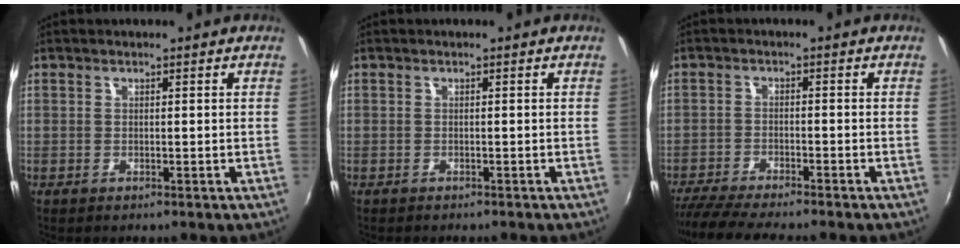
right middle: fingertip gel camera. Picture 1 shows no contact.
{"total": 0.9, "force": [-0.9, 0.1, 0.3], "torque": [-0.008, -0.003, -0.012]}
{"total": 9.8, "force": [-8.8, 0.3, 4.3], "torque": [-0.106, -0.028, -0.150]}